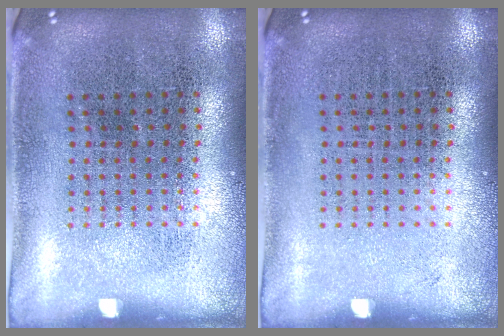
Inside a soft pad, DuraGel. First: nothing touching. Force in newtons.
{"total": 0.0}